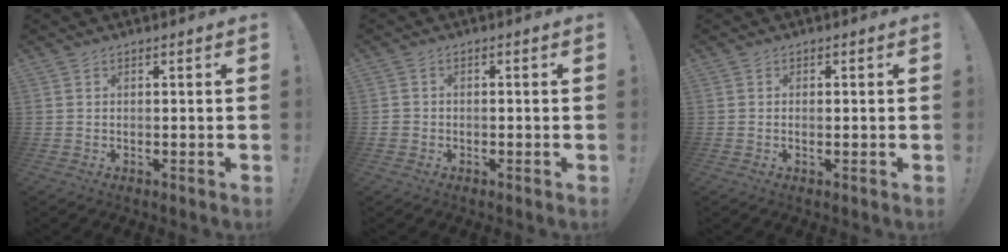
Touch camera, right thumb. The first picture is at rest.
{"total": 1.9, "force": [-1.1, 1.3, 0.8], "torque": [-0.014, 0.009, -0.019]}
{"total": 0.8, "force": [-0.2, 0.1, 0.8], "torque": [-0.009, -0.003, -0.005]}